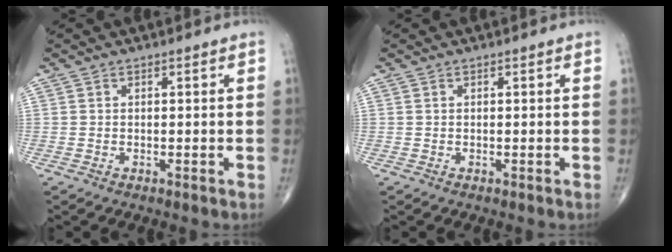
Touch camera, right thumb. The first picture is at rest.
{"total": 0.0}